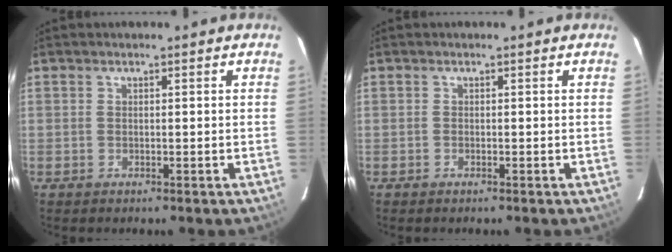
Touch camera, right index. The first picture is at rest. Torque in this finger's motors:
{"motor_torque": [0.14, 0.40, -0.05, 0.00]}